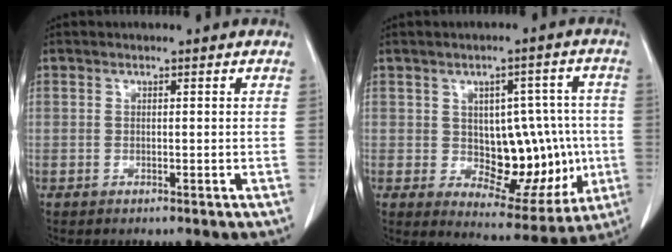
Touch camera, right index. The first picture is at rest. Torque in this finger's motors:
{"motor_torque": [0.64, 0.02, 0.12, 0.03]}